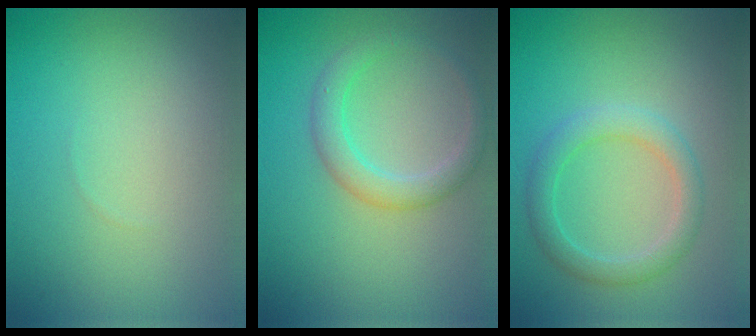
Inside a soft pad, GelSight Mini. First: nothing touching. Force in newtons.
{"total": 2.8, "press": 2.8, "slide": 0.1}
{"total": 2.9, "press": 2.9, "slide": 0.1}